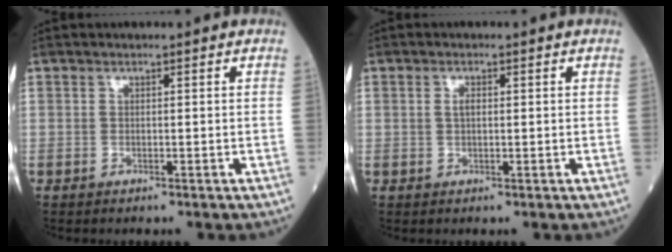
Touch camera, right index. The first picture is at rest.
{"total": 1.5, "force": [0.3, 0.7, 1.3], "torque": [-0.026, 0.002, 0.005]}